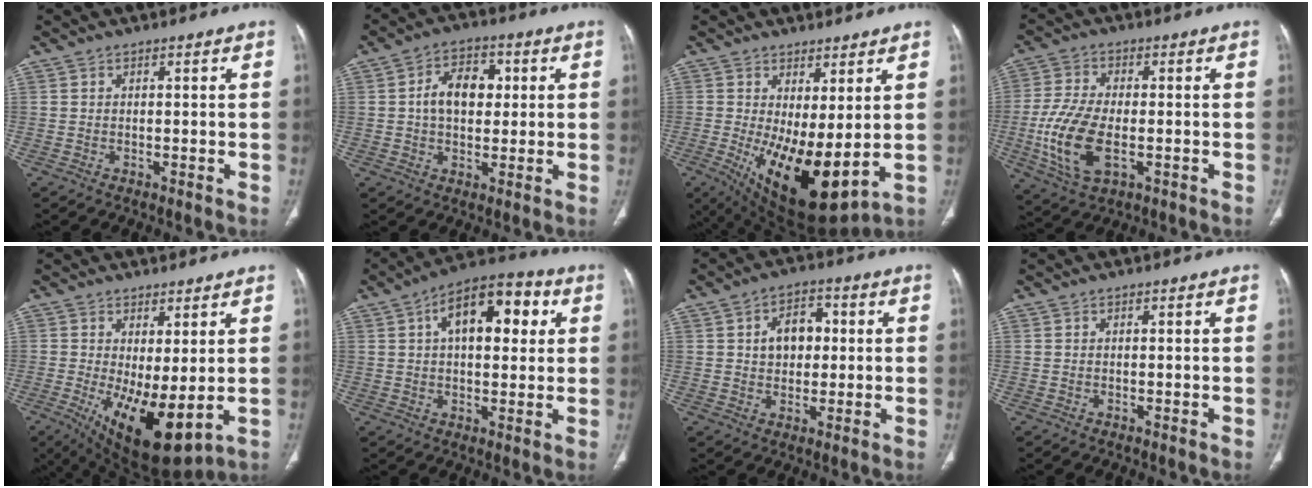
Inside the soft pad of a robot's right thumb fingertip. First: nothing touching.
{"total": 9.1, "force": [1.2, 6.2, 6.6], "torque": [-0.085, 0.014, 0.016]}
{"total": 15.0, "force": [-0.8, 5.9, 13.8], "torque": [-0.233, -0.031, 0.012]}
{"total": 13.0, "force": [-2.8, 6.7, 10.8], "torque": [-0.231, -0.001, -0.048]}
{"total": 13.3, "force": [-1.7, 5.1, 12.1], "torque": [-0.204, -0.027, -0.005]}
{"total": 15.2, "force": [4.5, 7.8, 12.2], "torque": [-0.154, 0.020, 0.063]}
{"total": 7.5, "force": [1.2, 5.3, 5.2], "torque": [-0.053, 0.011, 0.015]}
{"total": 0.0}